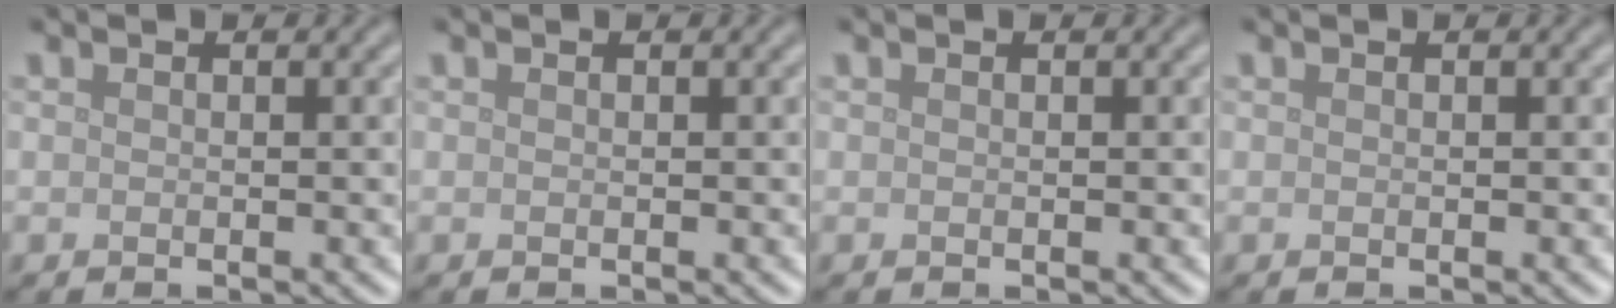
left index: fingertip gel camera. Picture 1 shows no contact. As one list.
[{"total": 0.0}, {"total": 0.0}, {"total": 0.0}]